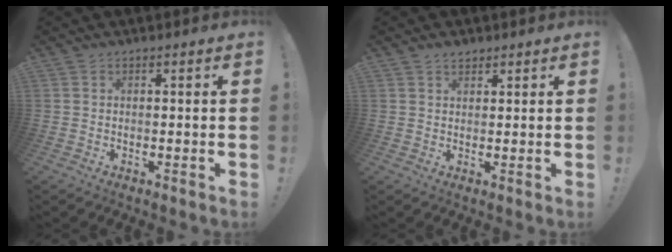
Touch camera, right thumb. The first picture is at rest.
{"total": 2.3, "force": [1.8, 1.1, 0.7], "torque": [-0.005, -0.011, 0.032]}